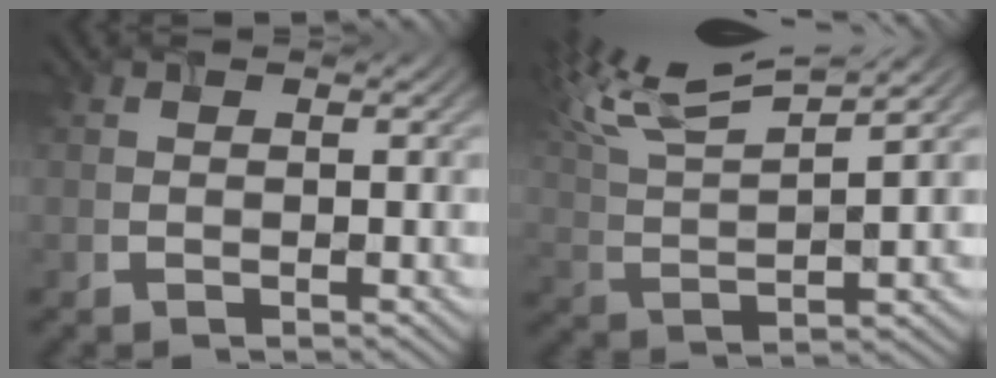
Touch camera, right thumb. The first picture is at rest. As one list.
[{"total": 12.7, "force": [9.3, 2.9, 8.2], "torque": [-0.184, 0.021, 0.130]}]